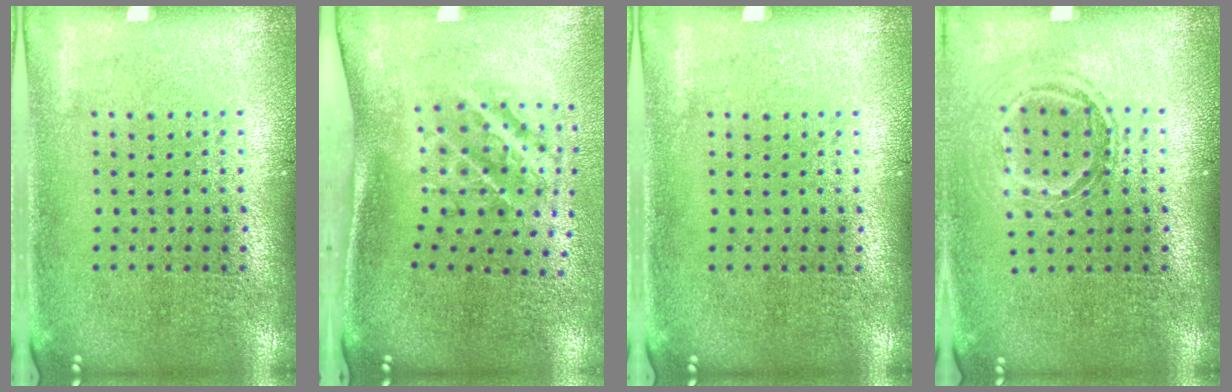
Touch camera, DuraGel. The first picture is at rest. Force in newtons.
{"total": 2.1, "press": 1.3, "slide": 1.6}
{"total": 0.0}
{"total": 1.5, "press": 1.2, "slide": 0.9}